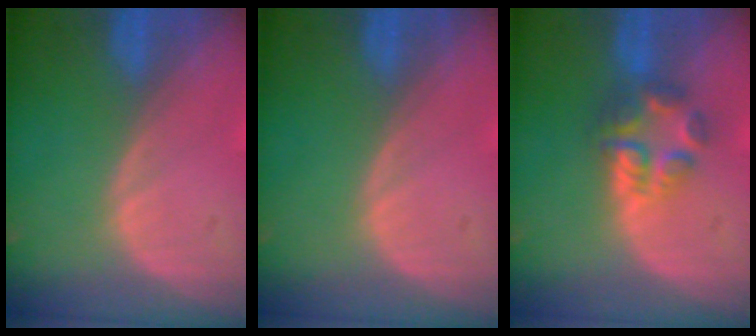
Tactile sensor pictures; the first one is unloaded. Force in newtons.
{"total": 0.0}
{"total": 6.0, "press": 5.3, "slide": 2.8}